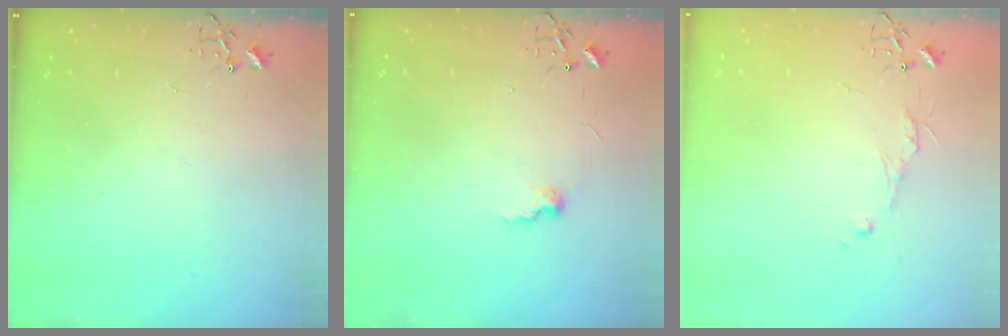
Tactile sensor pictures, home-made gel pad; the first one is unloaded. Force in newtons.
{"total": 7.0, "press": 7.0, "slide": 0.6}
{"total": 5.0, "press": 5.0, "slide": 0.6}